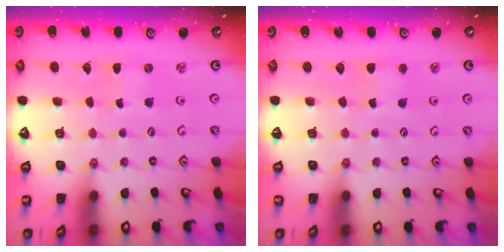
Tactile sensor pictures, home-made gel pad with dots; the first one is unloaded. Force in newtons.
{"total": 2.9, "press": 2.9, "slide": 0.3}